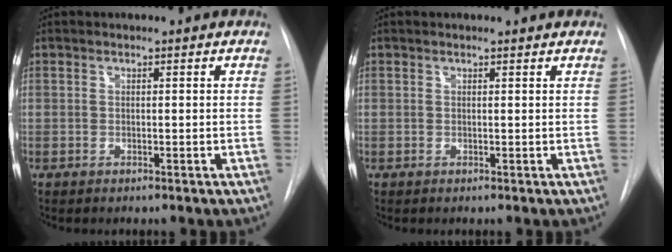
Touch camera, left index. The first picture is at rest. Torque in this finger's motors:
{"motor_torque": [0.24, -0.08, -0.09, -0.01]}